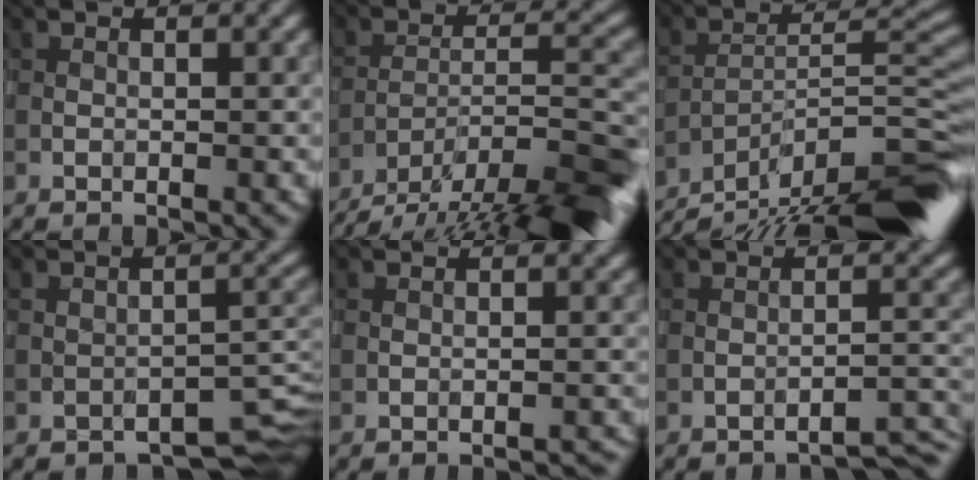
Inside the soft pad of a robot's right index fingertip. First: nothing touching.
{"total": 13.7, "force": [-11.3, 3.5, 6.9], "torque": [-0.109, -0.010, -0.162]}
{"total": 13.4, "force": [-10.9, 2.5, 7.4], "torque": [-0.117, 0.020, -0.171]}
{"total": 4.3, "force": [-3.5, 1.5, 2.0], "torque": [-0.012, -0.010, -0.041]}
{"total": 1.7, "force": [-1.7, 0.2, 0.3], "torque": [0.000, 0.013, -0.019]}
{"total": 3.3, "force": [-3.1, 0.1, 1.2], "torque": [-0.010, 0.007, -0.046]}